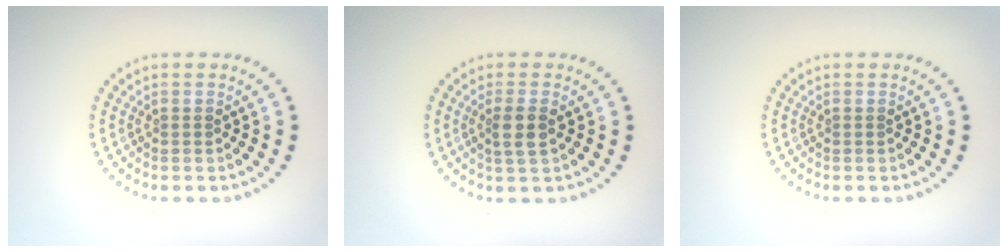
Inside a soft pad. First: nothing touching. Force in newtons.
{"total": 2.1, "press": 1.9, "slide": 0.8}
{"total": 0.0}